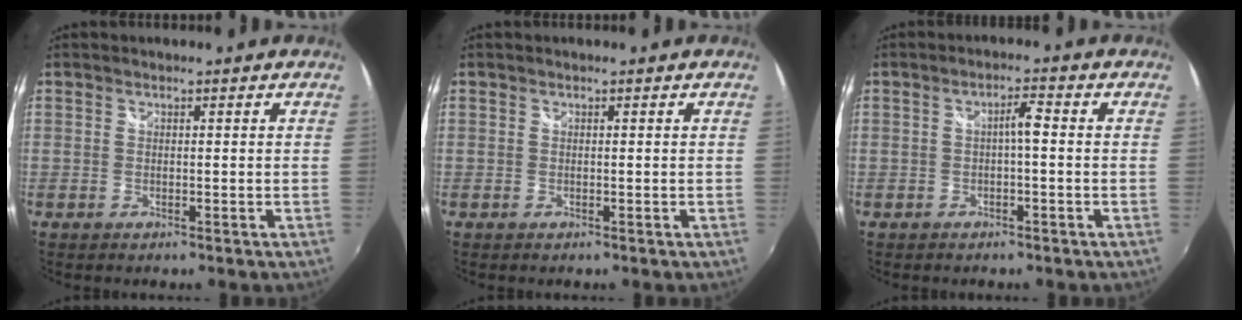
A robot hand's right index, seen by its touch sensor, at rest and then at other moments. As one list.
[{"total": 0.0}, {"total": 1.9, "force": [-0.4, 0.3, 1.9], "torque": [-0.033, 0.007, -0.007]}]